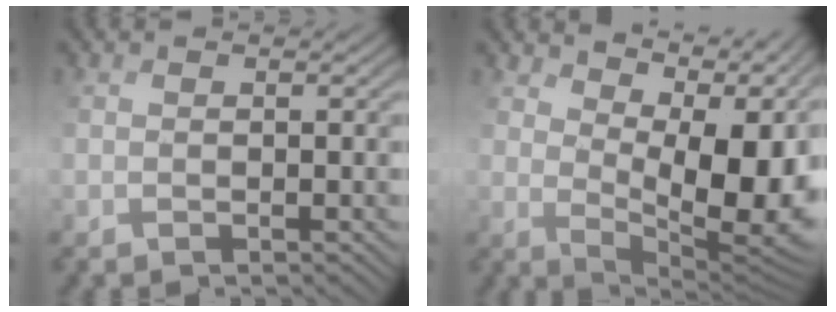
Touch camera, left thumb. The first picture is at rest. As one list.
[{"total": 12.9, "force": [4.4, 6.5, 10.2], "torque": [-0.165, -0.003, 0.093]}]